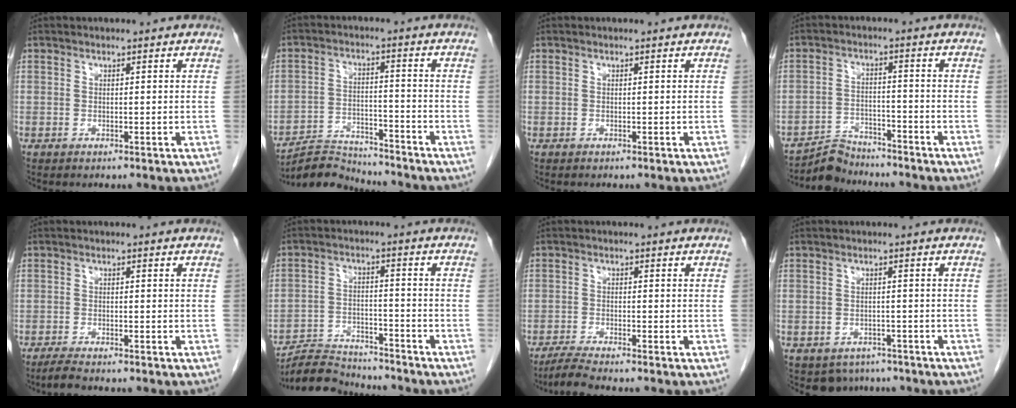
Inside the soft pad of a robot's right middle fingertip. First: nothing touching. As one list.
[{"total": 7.6, "force": [-7.6, 0.5, -0.5], "torque": [0.003, 0.003, -0.135]}, {"total": 0.0}, {"total": 4.9, "force": [-4.7, 1.2, -0.9], "torque": [0.014, 0.003, -0.083]}, {"total": 2.4, "force": [-2.1, 0.2, 1.1], "torque": [-0.032, -0.008, -0.039]}, {"total": 8.1, "force": [-8.0, 1.0, 0.1], "torque": [-0.006, 0.006, -0.143]}, {"total": 3.4, "force": [-3.0, -0.7, 1.3], "torque": [-0.035, -0.014, -0.063]}, {"total": 4.3, "force": [-3.3, 2.8, 0.4], "torque": [0.000, 0.004, -0.042]}]